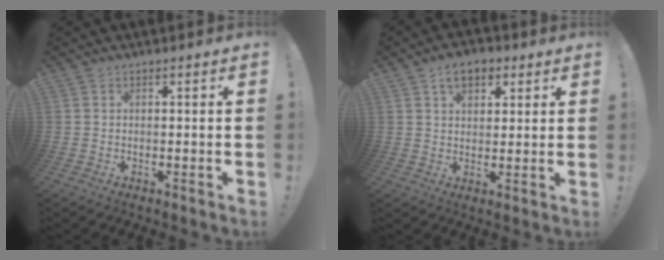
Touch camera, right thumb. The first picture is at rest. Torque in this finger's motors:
{"motor_torque": [-0.24, 0.64, 0.34, 0.72, 0.00]}